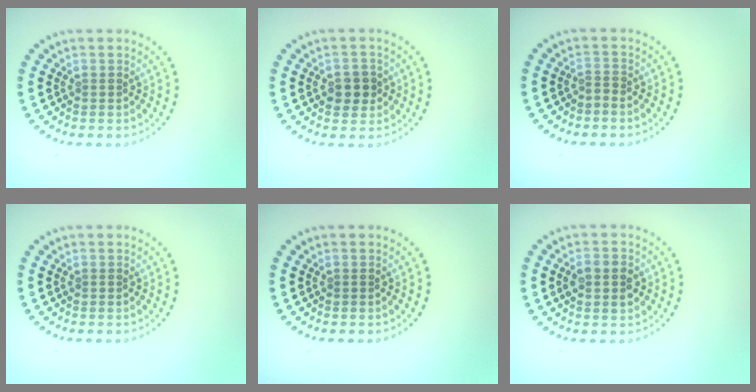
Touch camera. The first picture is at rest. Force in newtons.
{"total": 2.4, "press": 2.4, "slide": 0.4}
{"total": 0.8, "press": 0.2, "slide": 0.7}
{"total": 0.0}
{"total": 0.0}
{"total": 2.7, "press": 2.7, "slide": 0.1}